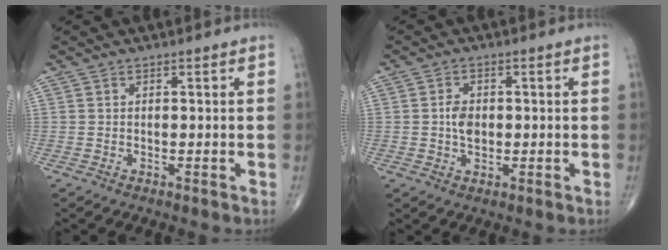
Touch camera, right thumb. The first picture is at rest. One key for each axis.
{"total": 3.8, "fx": 0.0, "fy": 2.6, "fz": 2.8, "tx": -0.043, "ty": 0.004, "tz": -0.003}